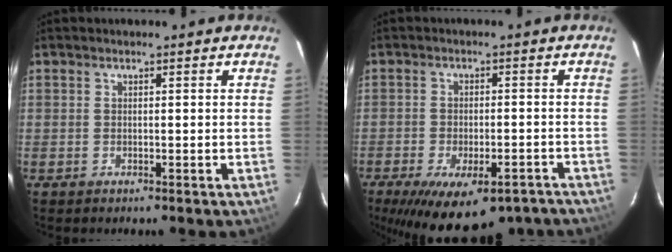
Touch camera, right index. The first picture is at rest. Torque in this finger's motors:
{"motor_torque": [1.83, -0.30, 1.05, 0.21]}